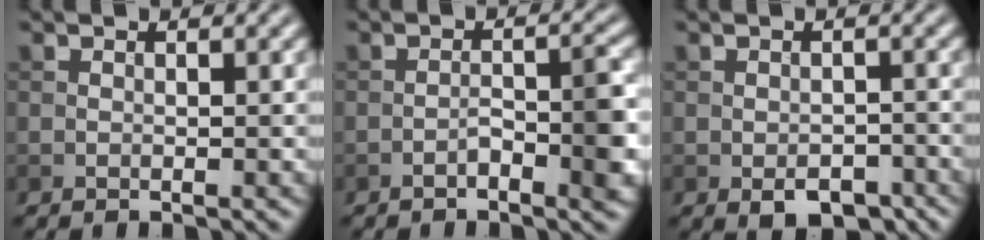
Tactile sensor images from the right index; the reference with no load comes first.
{"total": 3.4, "force": [-1.5, 1.0, 2.9], "torque": [-0.042, 0.009, -0.024]}
{"total": 3.6, "force": [-2.0, 1.9, 2.2], "torque": [-0.031, -0.010, -0.026]}